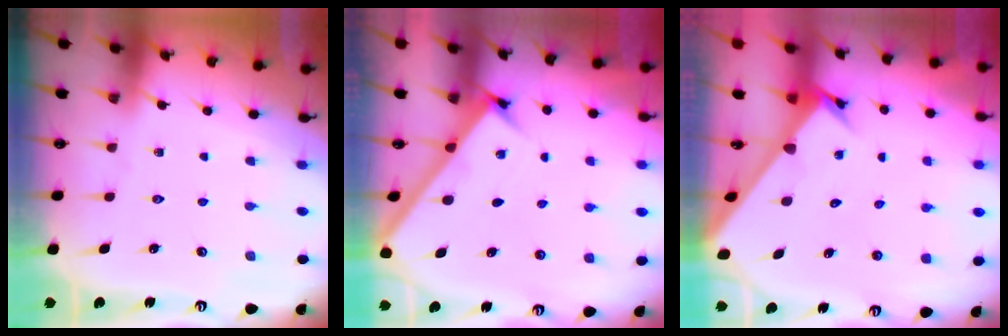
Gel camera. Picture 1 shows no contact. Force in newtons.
{"total": 2.8, "press": 2.8, "slide": 0.4}
{"total": 2.6, "press": 2.6, "slide": 0.3}